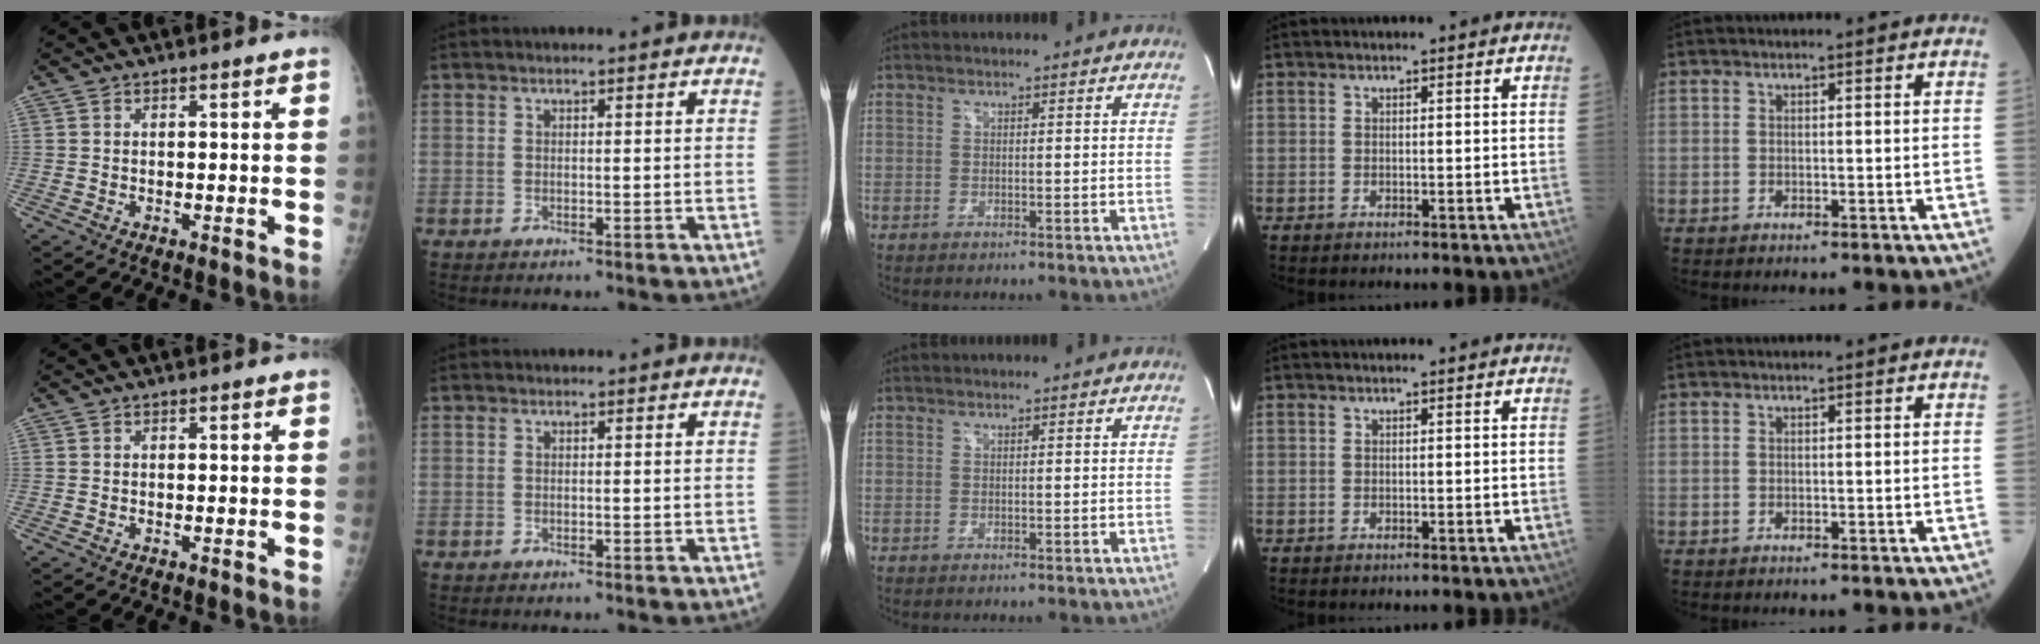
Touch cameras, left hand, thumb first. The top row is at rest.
{}